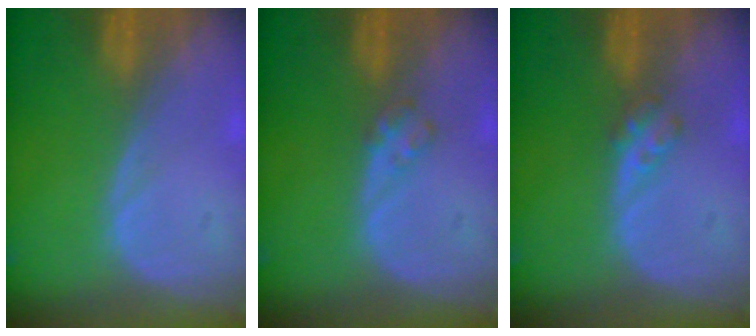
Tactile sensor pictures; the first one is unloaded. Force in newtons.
{"total": 1.7, "press": 1.7, "slide": 0.3}
{"total": 2.5, "press": 2.1, "slide": 1.4}